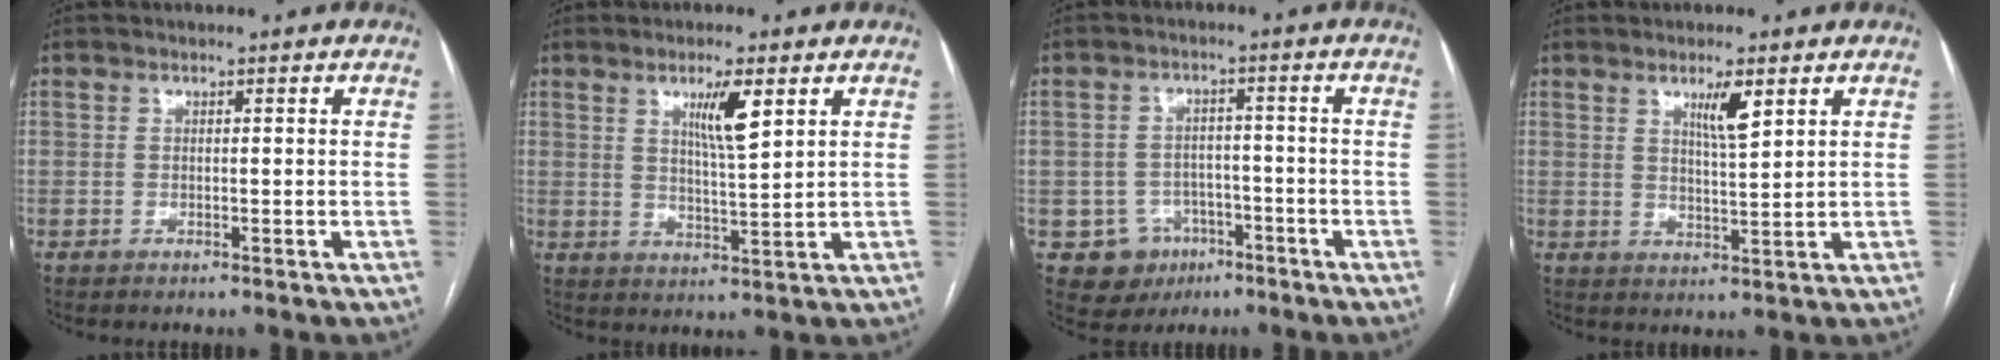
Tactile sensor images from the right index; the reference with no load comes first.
{"total": 5.9, "force": [2.8, 0.4, 5.2], "torque": [-0.091, -0.007, 0.049]}
{"total": 6.9, "force": [-3.0, 6.1, 1.2], "torque": [-0.018, 0.011, -0.037]}
{"total": 4.5, "force": [2.5, 0.3, 3.7], "torque": [-0.064, -0.006, 0.044]}